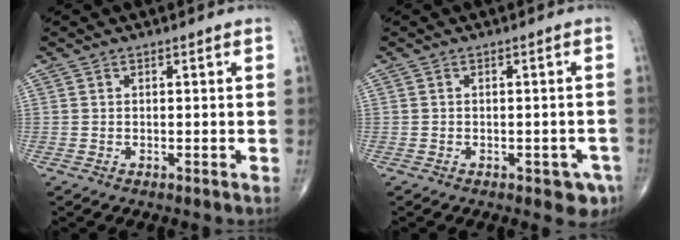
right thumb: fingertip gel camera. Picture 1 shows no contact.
{"total": 5.2, "force": [-2.5, 2.3, 3.9], "torque": [-0.032, 0.007, -0.025]}